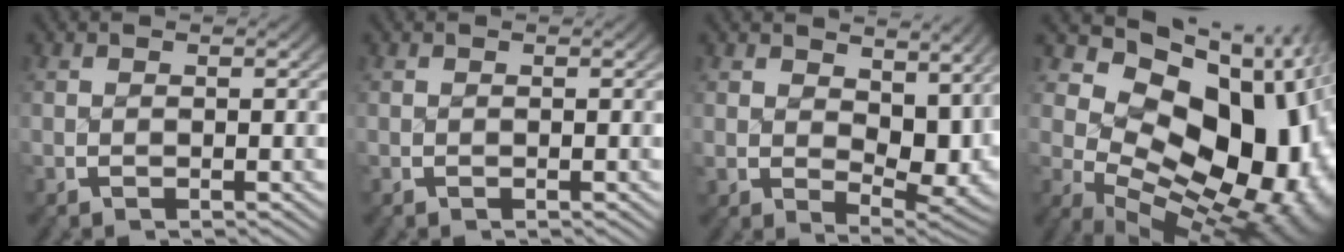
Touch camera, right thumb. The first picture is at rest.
{"total": 0.0}
{"total": 6.2, "force": [1.3, 3.4, 5.0], "torque": [-0.073, -0.026, 0.033]}
{"total": 18.7, "force": [-0.6, 11.4, 14.8], "torque": [-0.238, -0.039, 0.006]}